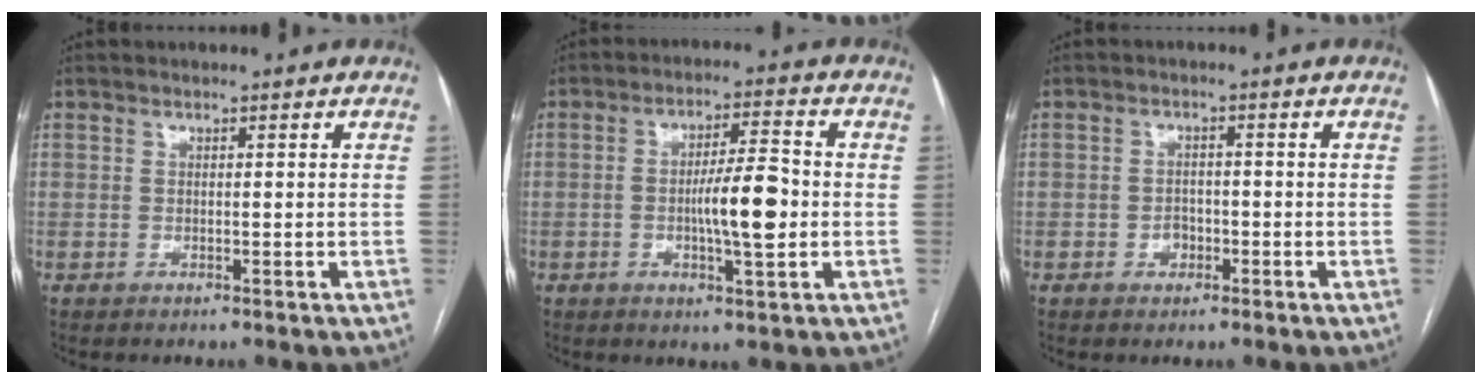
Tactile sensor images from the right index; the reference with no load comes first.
{"total": 8.3, "force": [-1.1, 1.4, 8.1], "torque": [-0.137, 0.006, -0.020]}
{"total": 2.1, "force": [-1.0, 1.6, 1.0], "torque": [-0.010, 0.008, -0.014]}